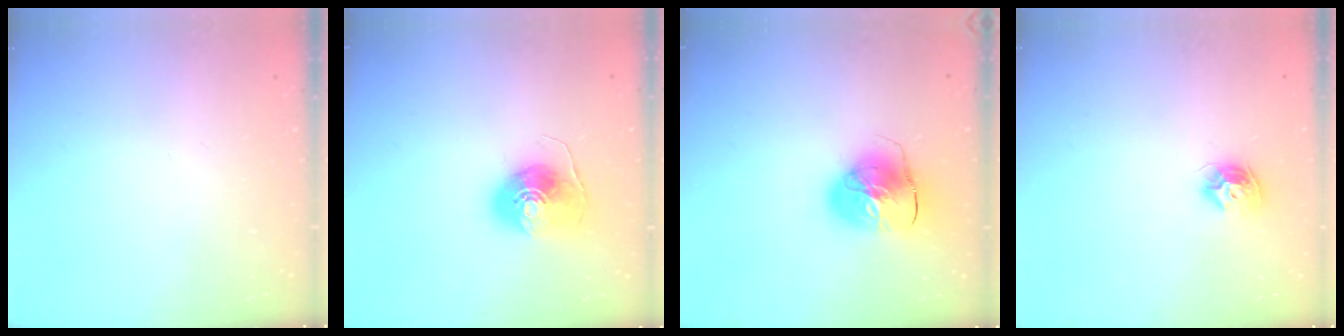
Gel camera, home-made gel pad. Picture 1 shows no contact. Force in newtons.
{"total": 8.9, "press": 8.9, "slide": 0.8}
{"total": 11.2, "press": 11.1, "slide": 1.5}
{"total": 8.8, "press": 8.8, "slide": 0.2}